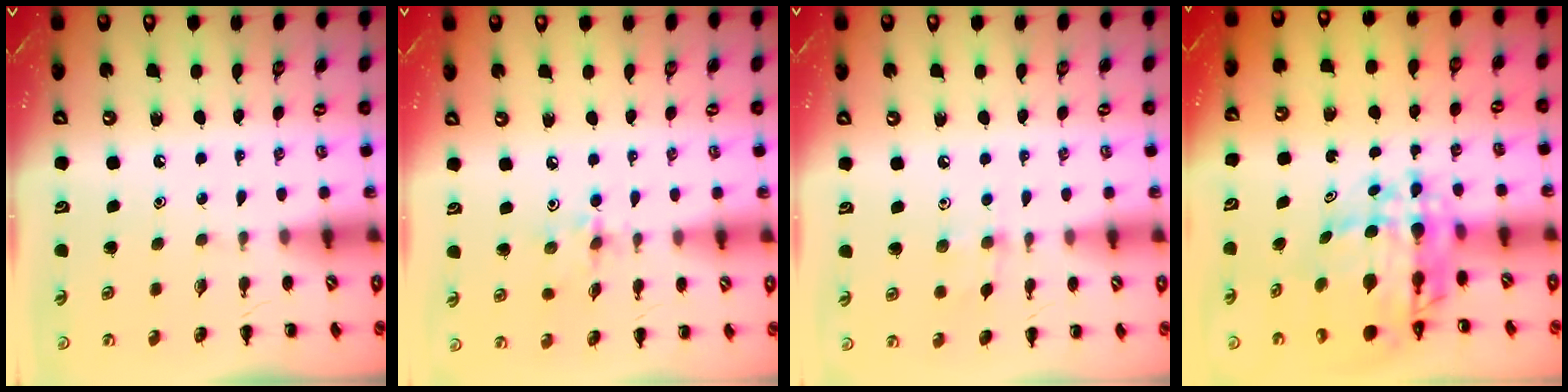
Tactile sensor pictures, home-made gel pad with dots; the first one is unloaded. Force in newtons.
{"total": 2.9, "press": 2.9, "slide": 0.5}
{"total": 3.7, "press": 3.5, "slide": 1.1}
{"total": 11.0, "press": 10.4, "slide": 3.7}